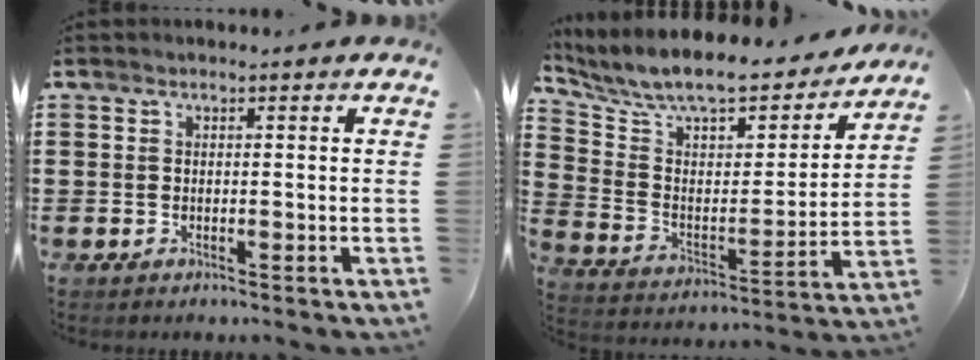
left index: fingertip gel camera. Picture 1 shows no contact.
{"total": 9.1, "force": [8.0, 2.2, 3.7], "torque": [-0.101, -0.055, 0.133]}